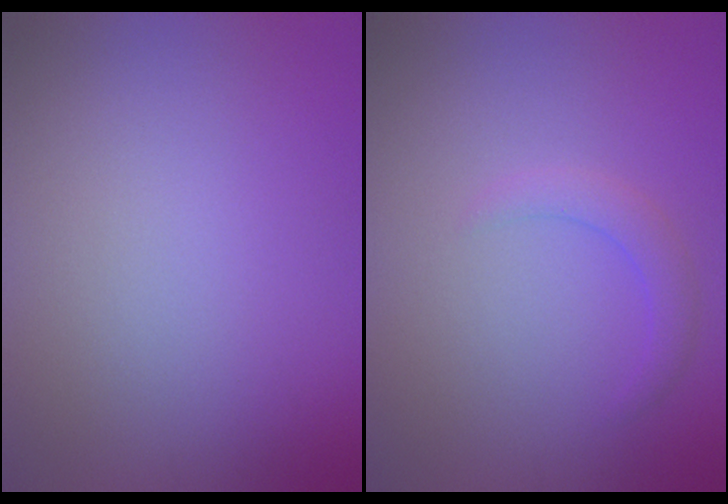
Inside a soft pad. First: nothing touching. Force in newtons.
{"total": 1.7, "press": 1.7, "slide": 0.1}